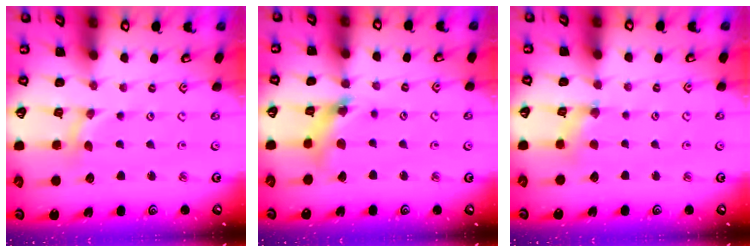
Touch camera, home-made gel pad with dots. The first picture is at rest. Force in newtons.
{"total": 9.3, "press": 9.2, "slide": 1.1}
{"total": 1.5, "press": 1.4, "slide": 0.3}